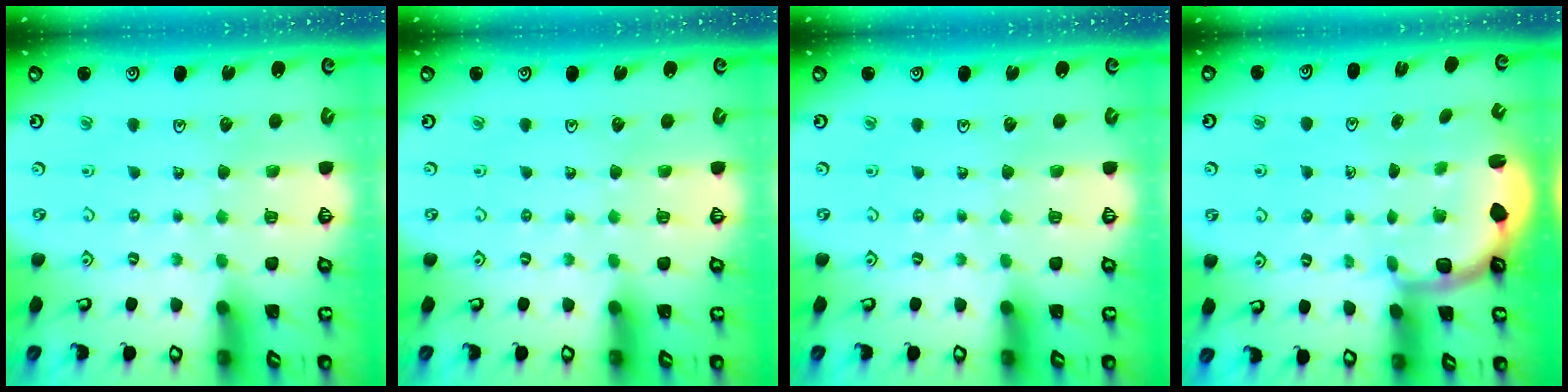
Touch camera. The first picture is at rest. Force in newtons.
{"total": 0.0}
{"total": 0.0}
{"total": 2.3, "press": 2.0, "slide": 1.2}